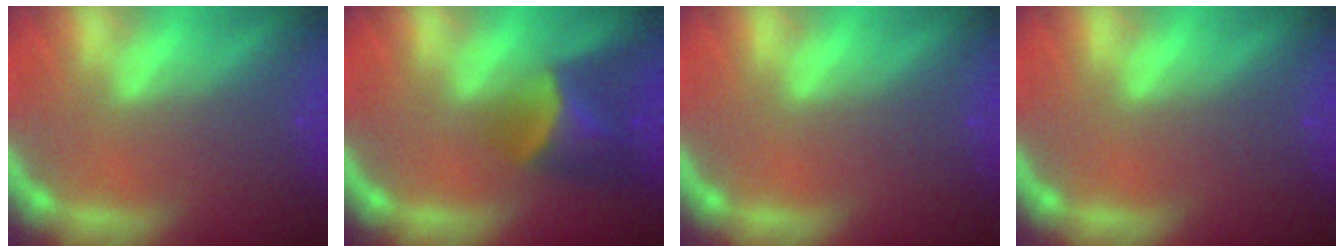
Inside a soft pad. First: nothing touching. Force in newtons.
{"total": 5.5}
{"total": 0.0}
{"total": 0.0}